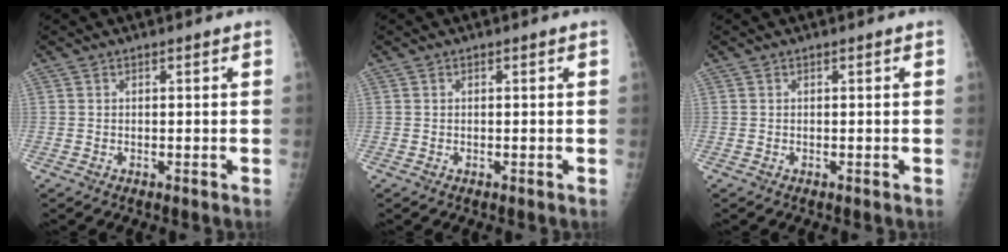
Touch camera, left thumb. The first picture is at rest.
{"total": 0.0}
{"total": 0.0}